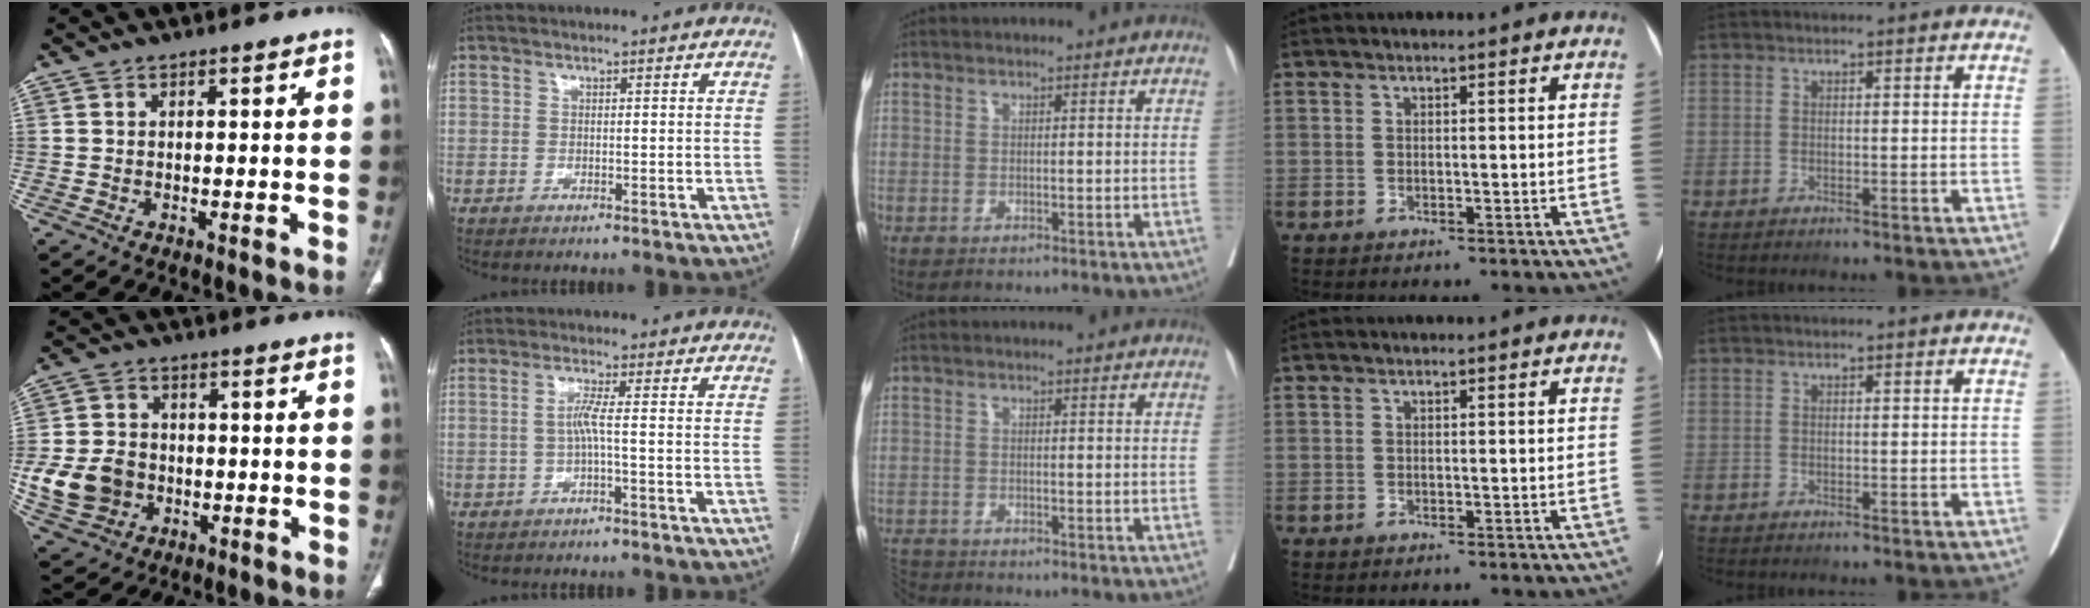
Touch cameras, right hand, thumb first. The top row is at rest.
{"thumb": {"total": 11.2, "force": [-2.1, 9.4, 5.7], "torque": [-0.098, 0.011, -0.031]}, "index": {"total": 2.4, "force": [-0.5, -0.5, 2.3], "torque": [-0.048, 0.005, -0.008]}, "middle": {"total": 2.8, "force": [-2.8, 0.2, -0.3], "torque": [0.007, -0.013, -0.052]}}